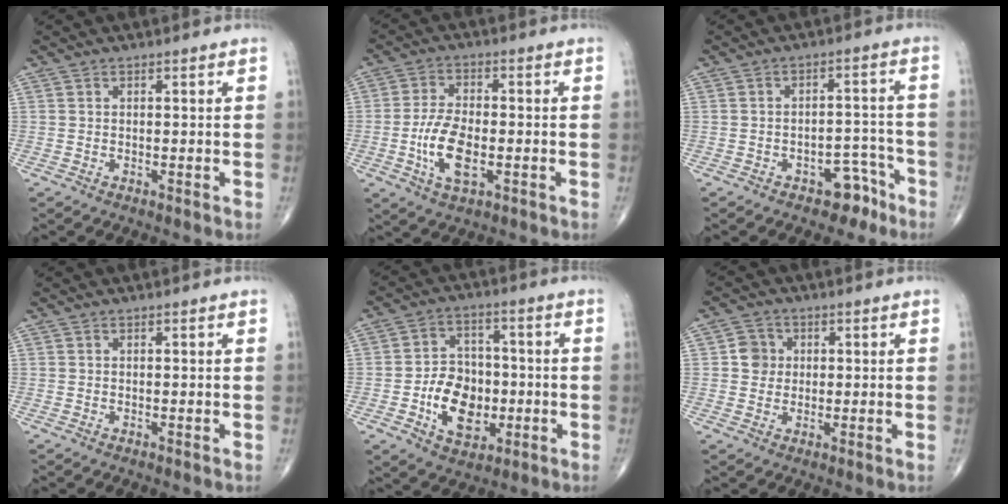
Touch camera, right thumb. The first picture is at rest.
{"total": 9.1, "force": [-2.2, 4.3, 7.7], "torque": [-0.150, 0.005, -0.042]}
{"total": 5.8, "force": [-3.9, 3.4, 2.5], "torque": [-0.005, 0.047, -0.053]}
{"total": 0.0}
{"total": 11.7, "force": [-2.7, 8.6, 7.5], "torque": [-0.083, 0.018, -0.042]}
{"total": 4.1, "force": [0.5, 3.8, 1.2], "torque": [0.004, 0.004, 0.004]}